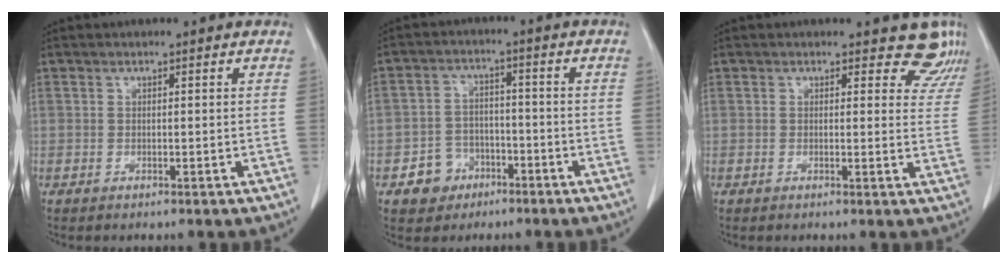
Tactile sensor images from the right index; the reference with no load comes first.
{"total": 5.9, "force": [-2.9, 5.1, 1.1], "torque": [-0.017, 0.016, -0.042]}
{"total": 5.3, "force": [4.7, 2.4, 0.4], "torque": [0.028, -0.023, 0.027]}